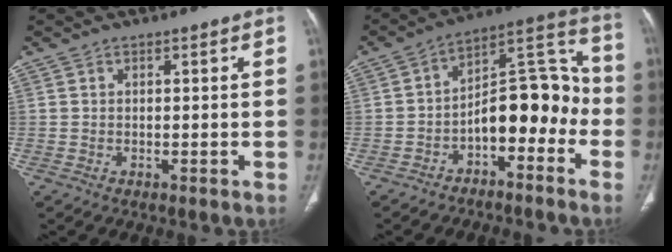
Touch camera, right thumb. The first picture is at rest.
{"total": 14.2, "force": [-5.0, 7.6, 10.9], "torque": [-0.125, 0.086, -0.082]}